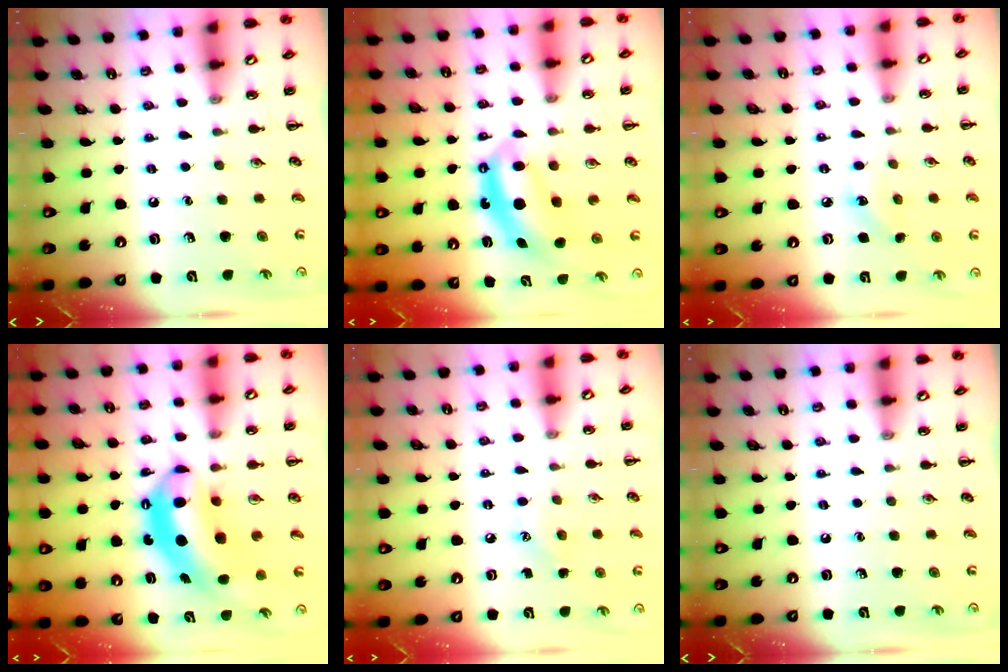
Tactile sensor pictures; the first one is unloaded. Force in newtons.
{"total": 6.7, "press": 6.6, "slide": 1.2}
{"total": 5.5, "press": 5.3, "slide": 1.4}
{"total": 9.5, "press": 9.2, "slide": 2.5}
{"total": 6.3, "press": 6.0, "slide": 1.8}
{"total": 0.0}